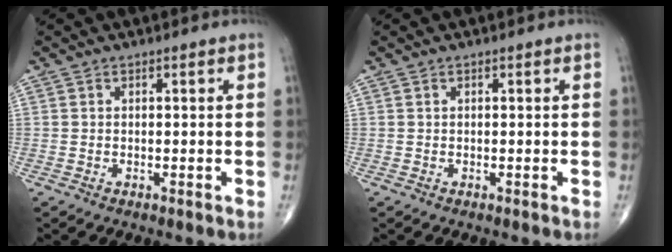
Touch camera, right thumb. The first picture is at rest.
{"total": 0.0}